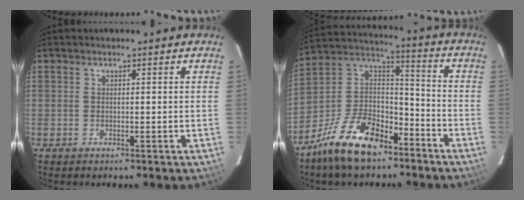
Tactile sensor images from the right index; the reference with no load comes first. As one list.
[{"total": 18.2, "force": [-12.1, 9.2, 10.1], "torque": [-0.213, 0.025, -0.207]}]